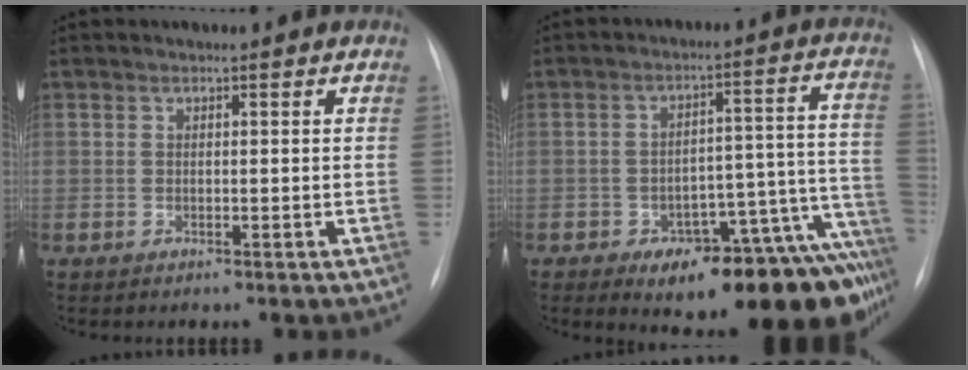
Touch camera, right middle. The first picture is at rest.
{"total": 19.0, "force": [-12.9, 6.2, 12.5], "torque": [-0.052, 0.065, -0.164]}